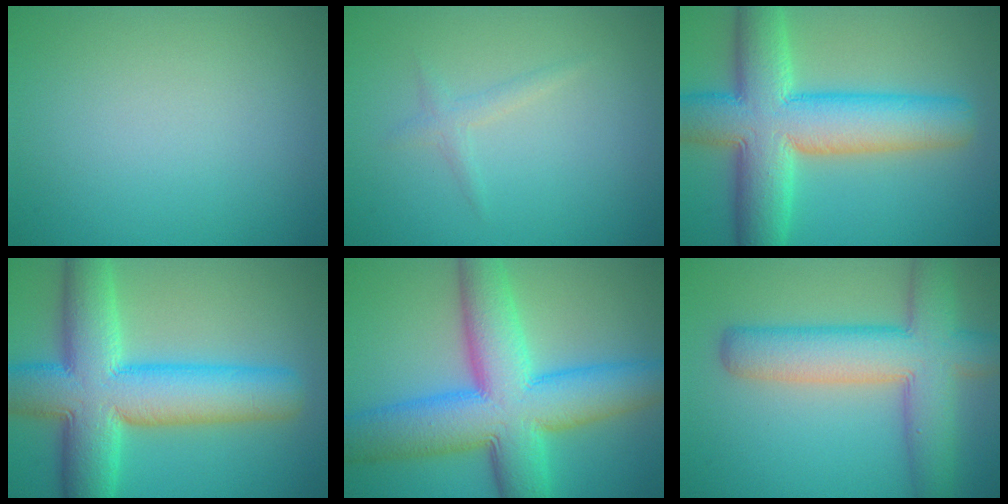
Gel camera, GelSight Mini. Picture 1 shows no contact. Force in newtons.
{"total": 1.1, "press": 1.1, "slide": 0.0}
{"total": 11.7, "press": 11.7, "slide": 0.6}
{"total": 12.0, "press": 12.0, "slide": 0.6}
{"total": 12.1, "press": 12.1, "slide": 0.3}
{"total": 8.3, "press": 8.3, "slide": 0.3}